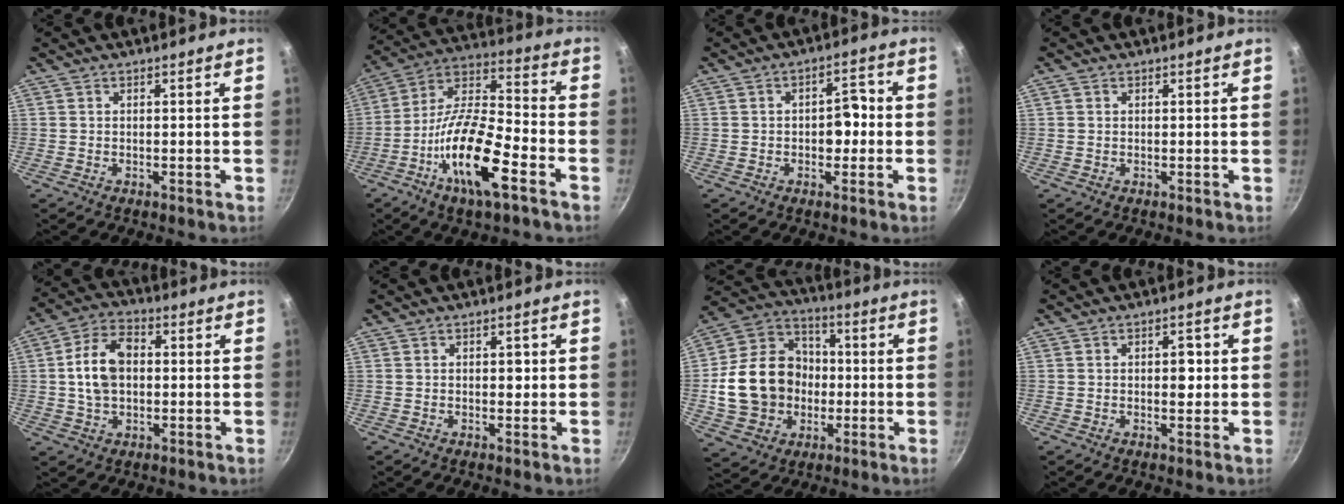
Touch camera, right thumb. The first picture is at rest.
{"total": 18.1, "force": [-8.1, 5.9, 15.1], "torque": [-0.273, 0.043, -0.163]}
{"total": 5.1, "force": [-0.7, 3.3, 3.8], "torque": [-0.015, 0.017, -0.011]}
{"total": 0.6, "force": [0.1, 0.5, 0.2], "torque": [-0.004, 0.002, 0.001]}
{"total": 10.5, "force": [0.6, 7.0, 7.8], "torque": [-0.125, 0.022, 0.003]}
{"total": 1.4, "force": [0.2, 1.0, 1.0], "torque": [-0.005, 0.002, 0.004]}
{"total": 19.6, "force": [-1.5, 16.3, 10.8], "torque": [-0.159, 0.036, -0.023]}
{"total": 2.9, "force": [0.2, 1.8, 2.3], "torque": [-0.020, 0.002, 0.002]}